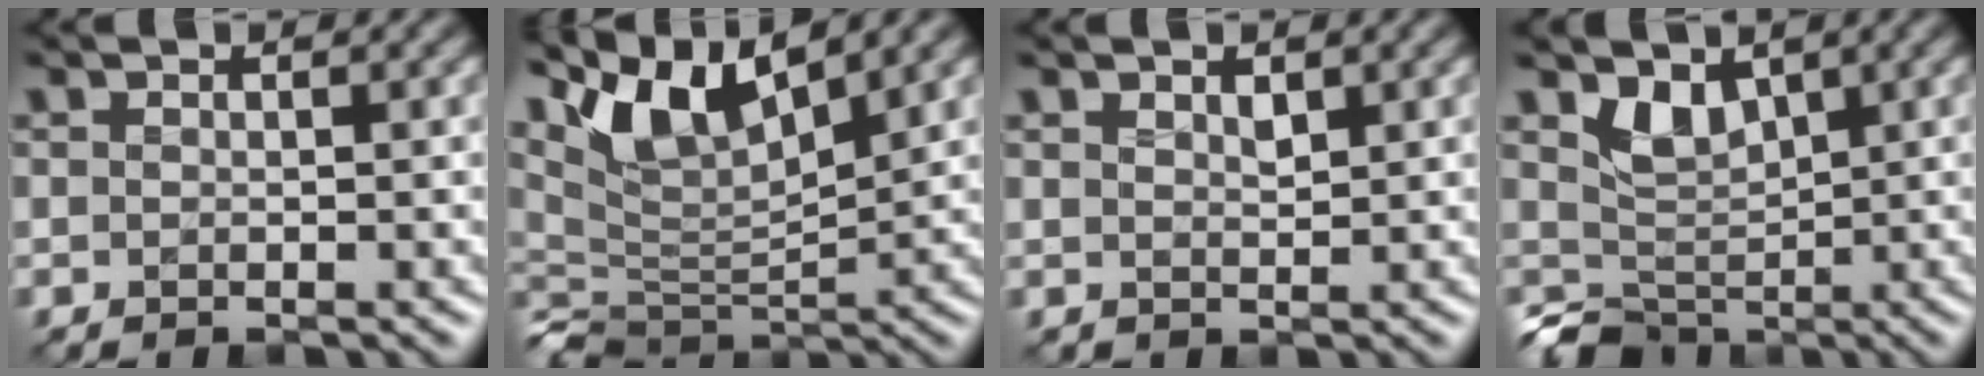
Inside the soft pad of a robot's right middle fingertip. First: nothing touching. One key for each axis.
{"total": 7.2, "fx": 4.8, "fy": 2.5, "fz": 4.8, "tx": -0.095, "ty": 0.003, "tz": 0.089}
{"total": 1.0, "fx": 0.7, "fy": 0.5, "fz": 0.5, "tx": -0.010, "ty": -0.002, "tz": 0.016}
{"total": 2.9, "fx": 0.3, "fy": 2.4, "fz": 1.5, "tx": -0.021, "ty": -0.009, "tz": 0.015}